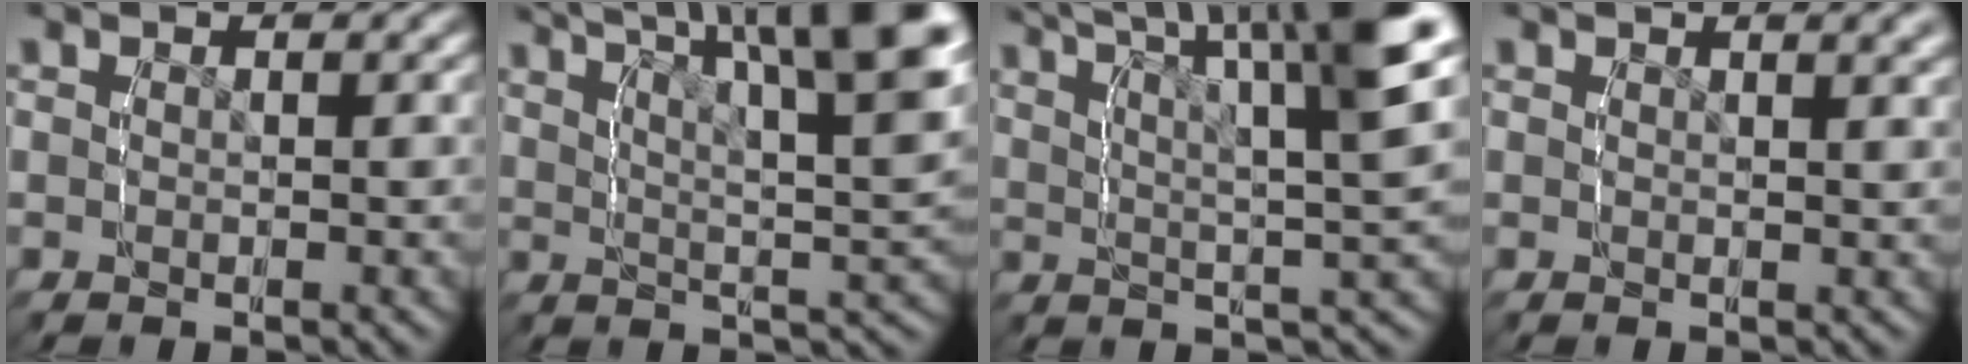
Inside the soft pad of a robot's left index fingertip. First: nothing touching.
{"total": 10.2, "force": [4.3, 3.6, 8.6], "torque": [-0.096, 0.003, 0.059]}
{"total": 7.4, "force": [3.2, 2.3, 6.2], "torque": [-0.081, -0.002, 0.041]}
{"total": 3.1, "force": [2.0, 1.0, 2.2], "torque": [-0.025, 0.008, 0.026]}